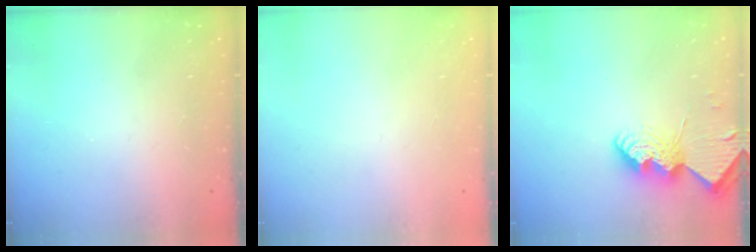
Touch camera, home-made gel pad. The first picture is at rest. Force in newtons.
{"total": 0.0}
{"total": 11.6, "press": 11.6, "slide": 0.9}